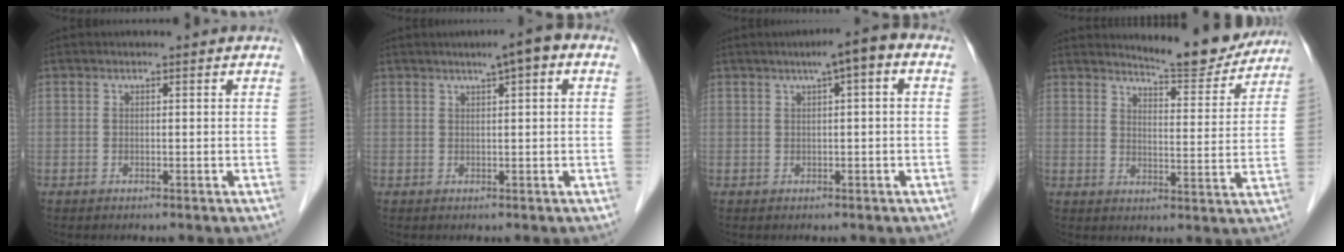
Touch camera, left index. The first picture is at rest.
{"total": 4.2, "force": [2.0, 0.6, 3.7], "torque": [-0.052, 0.017, 0.025]}
{"total": 4.6, "force": [1.7, 0.6, 4.3], "torque": [-0.060, 0.020, 0.018]}
{"total": 9.5, "force": [9.2, 1.2, 1.8], "torque": [-0.025, -0.016, 0.118]}